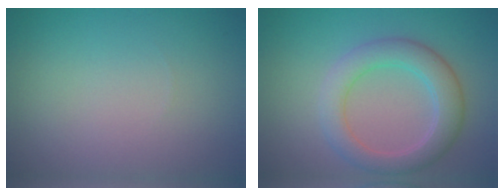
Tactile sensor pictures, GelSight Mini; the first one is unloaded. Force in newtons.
{"total": 4.4, "press": 4.4, "slide": 0.1}